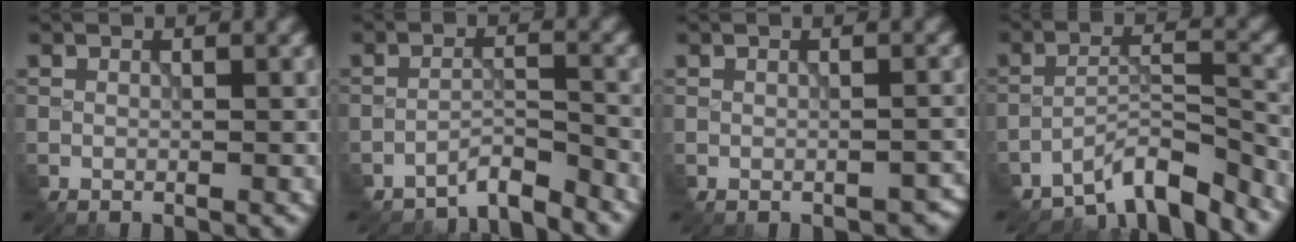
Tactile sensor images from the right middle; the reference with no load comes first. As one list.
[{"total": 3.3, "force": [-3.3, 0.1, 0.3], "torque": [-0.004, 0.008, -0.061]}, {"total": 1.6, "force": [-1.4, 0.6, 0.6], "torque": [-0.012, -0.003, -0.009]}, {"total": 6.0, "force": [-5.4, 1.1, 2.2], "torque": [-0.033, 0.006, -0.094]}]